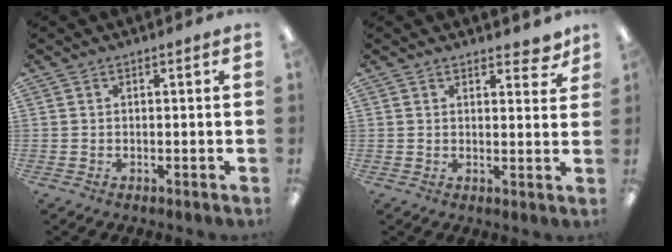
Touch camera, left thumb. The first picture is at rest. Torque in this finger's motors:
{"motor_torque": [0.00, 0.00, -0.22, -0.37, 0.02]}